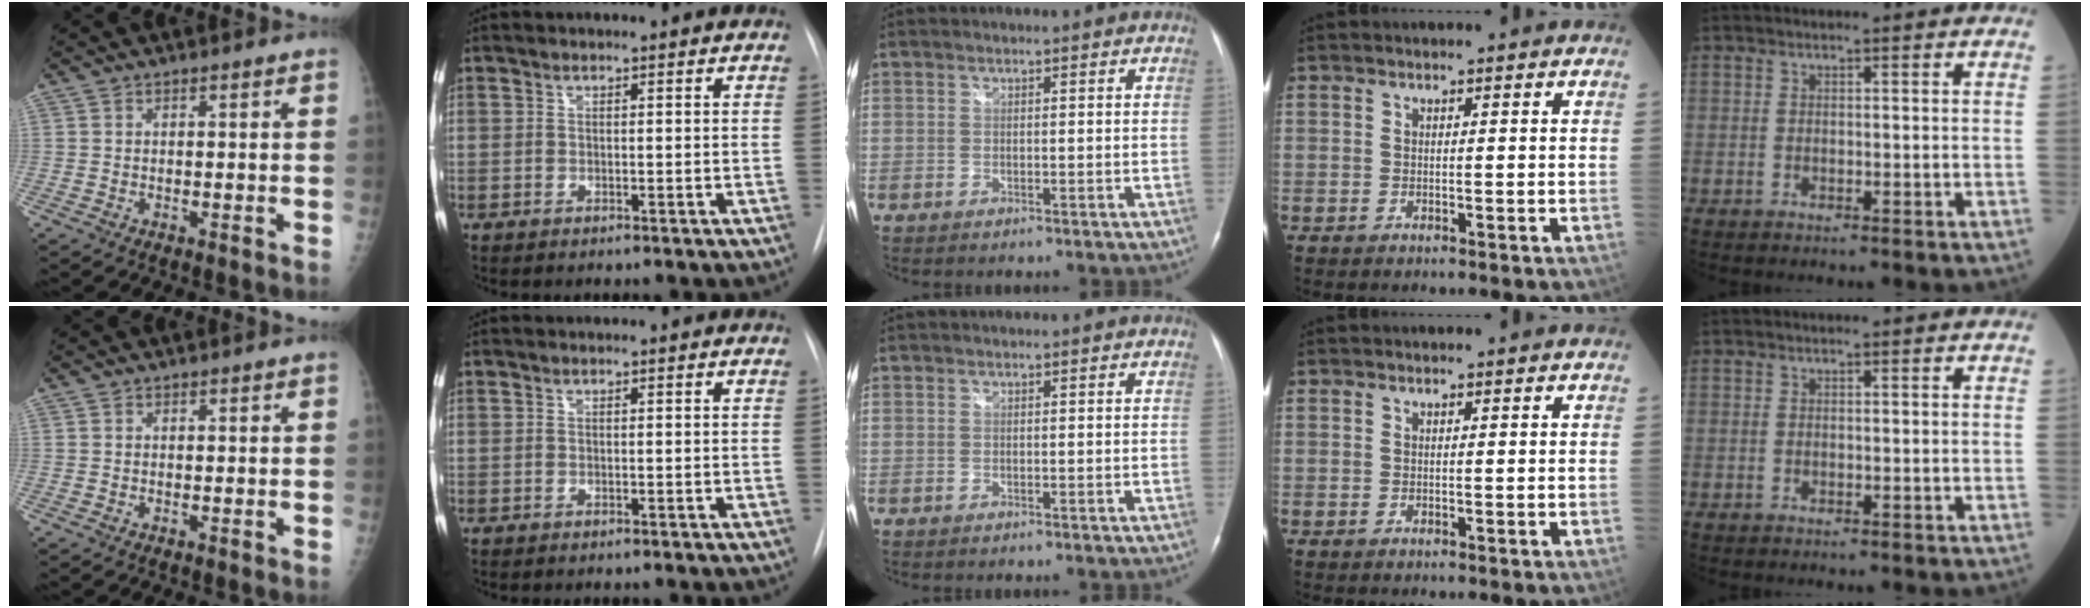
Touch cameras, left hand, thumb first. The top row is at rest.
{}